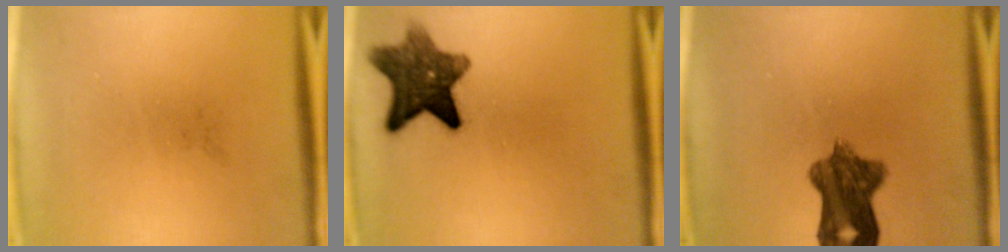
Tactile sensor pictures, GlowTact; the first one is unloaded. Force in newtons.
{"total": 9.7}
{"total": 8.3}